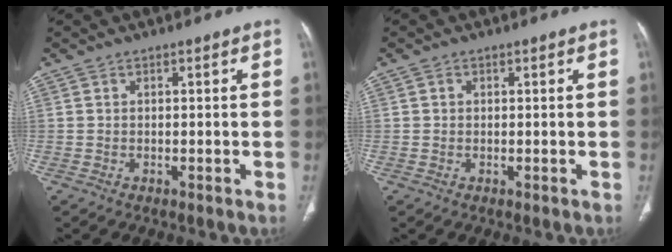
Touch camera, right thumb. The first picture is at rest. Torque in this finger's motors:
{"motor_torque": [-0.39, 0.24, -0.32, 0.30, 0.05]}